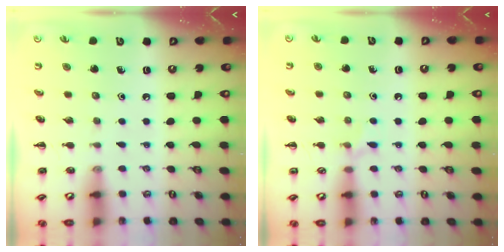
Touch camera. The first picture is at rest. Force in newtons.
{"total": 5.5, "press": 5.1, "slide": 2.1}